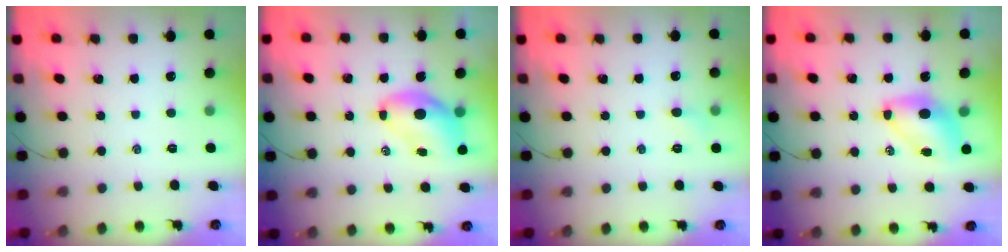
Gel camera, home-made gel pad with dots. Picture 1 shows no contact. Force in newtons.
{"total": 7.7, "press": 7.3, "slide": 2.2}
{"total": 3.0, "press": 2.8, "slide": 1.0}
{"total": 7.1, "press": 7.0, "slide": 1.1}